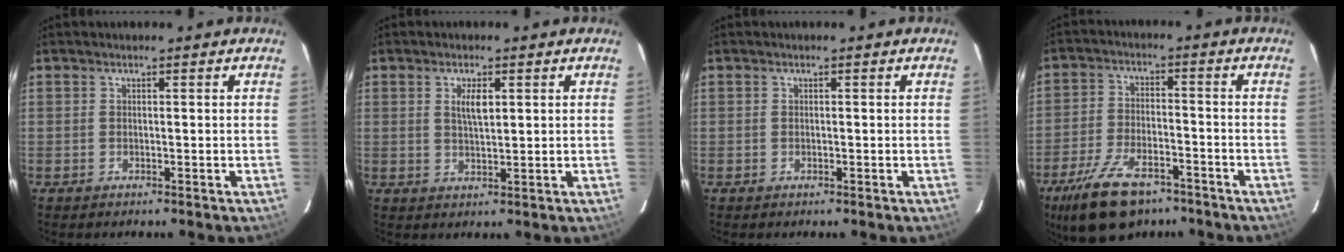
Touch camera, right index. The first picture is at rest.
{"total": 3.4, "force": [1.1, 1.3, 3.0], "torque": [-0.055, 0.000, 0.020]}
{"total": 0.0}
{"total": 14.7, "force": [-10.0, 6.8, 8.2], "torque": [-0.186, -0.016, -0.172]}